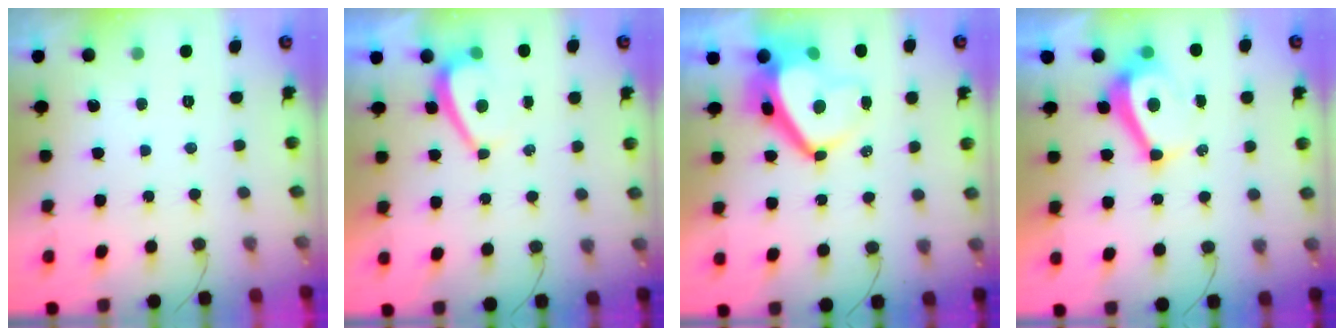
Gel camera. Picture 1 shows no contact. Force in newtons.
{"total": 2.0, "press": 1.9, "slide": 0.6}
{"total": 7.7, "press": 7.7, "slide": 0.7}
{"total": 7.7, "press": 7.7, "slide": 0.8}